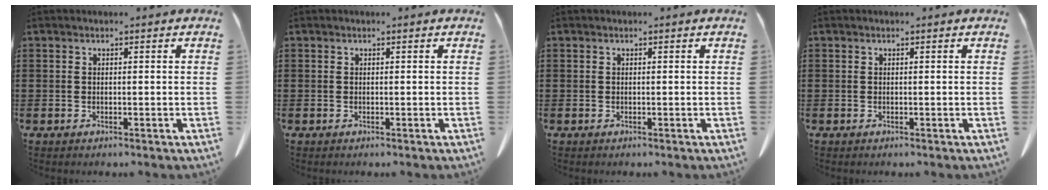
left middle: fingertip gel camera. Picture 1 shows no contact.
{"total": 0.0}
{"total": 0.0}
{"total": 0.0}